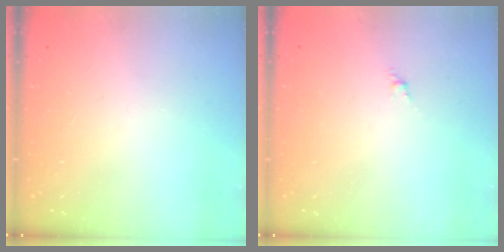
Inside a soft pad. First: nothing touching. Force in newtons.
{"total": 1.1, "press": 1.0, "slide": 0.5}